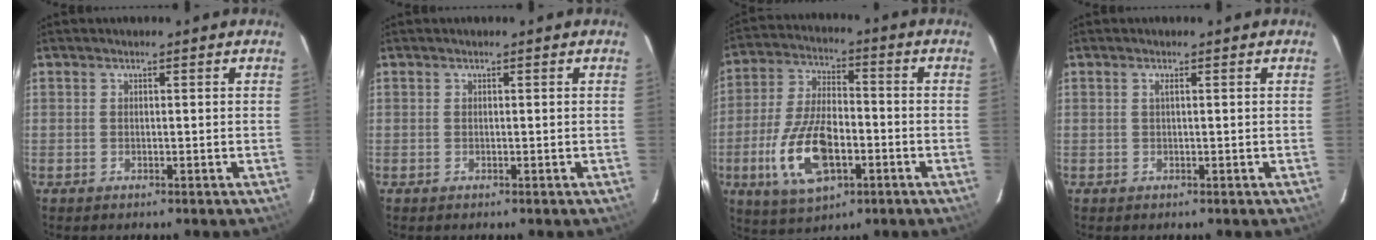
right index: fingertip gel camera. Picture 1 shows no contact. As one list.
[{"total": 0.0}, {"total": 15.3, "force": [-5.2, 7.1, 12.5], "torque": [-0.266, -0.008, -0.088]}, {"total": 0.8, "force": [0.1, -0.2, 0.7], "torque": [-0.013, 0.001, 0.001]}]